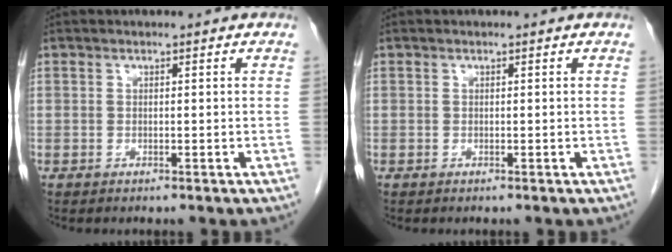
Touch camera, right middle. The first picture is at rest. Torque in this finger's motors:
{"motor_torque": [0.10, -0.07, 0.00, 0.00]}